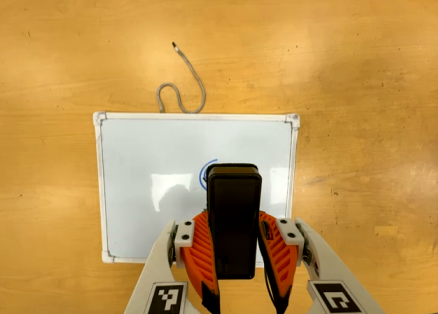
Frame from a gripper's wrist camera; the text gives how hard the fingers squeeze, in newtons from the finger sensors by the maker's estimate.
{"total": 7.4, "left": 5.7, "right": 9.0}